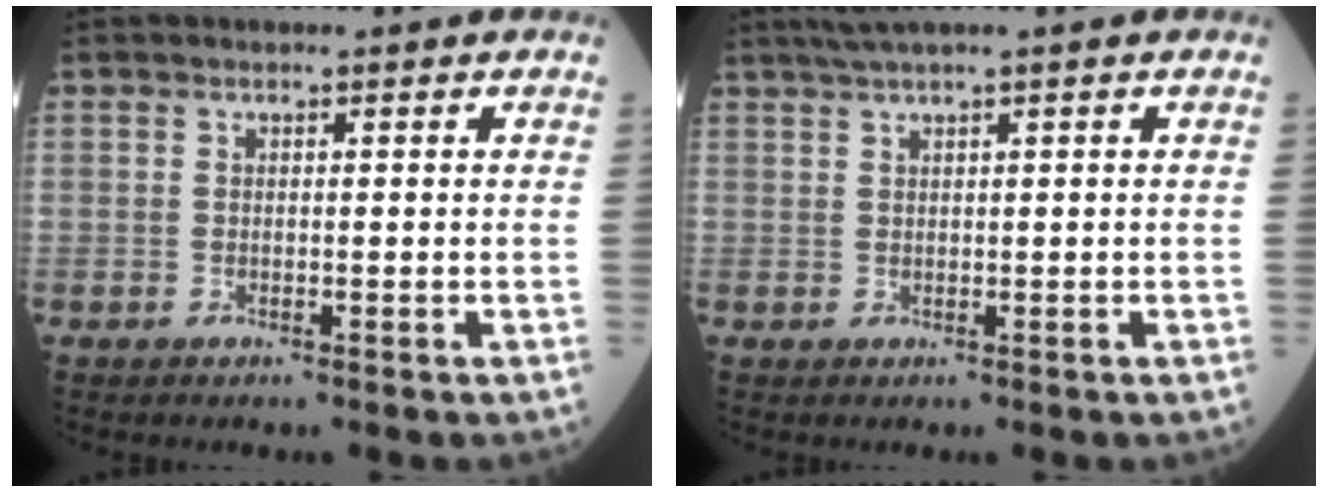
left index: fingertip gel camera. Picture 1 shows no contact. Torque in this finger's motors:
{"motor_torque": [0.12, -0.12, 0.03, 0.06]}